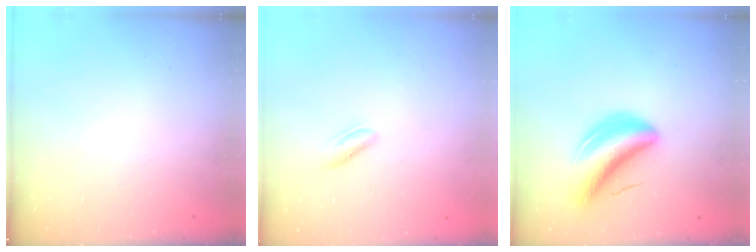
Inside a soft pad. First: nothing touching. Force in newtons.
{"total": 1.9, "press": 1.8, "slide": 0.6}
{"total": 7.7, "press": 7.4, "slide": 2.1}